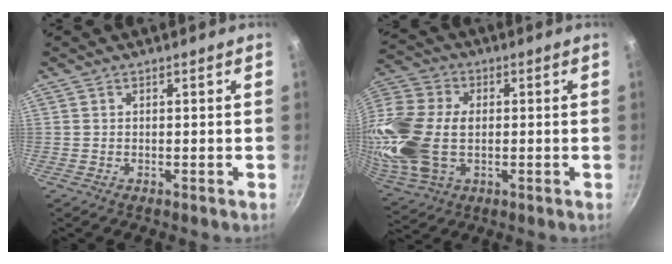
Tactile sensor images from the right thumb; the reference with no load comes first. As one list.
[{"total": 21.2, "force": [-0.7, 14.4, 15.5], "torque": [-0.350, 0.018, -0.013]}]